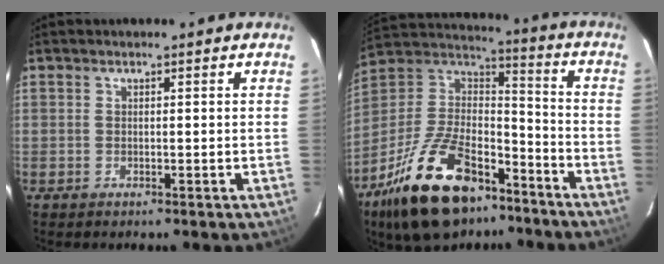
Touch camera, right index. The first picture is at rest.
{"total": 25.6, "force": [-16.3, 12.5, 15.3], "torque": [-0.310, 0.006, -0.265]}